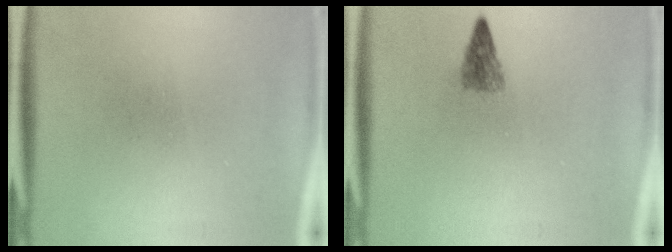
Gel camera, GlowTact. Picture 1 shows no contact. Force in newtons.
{"total": 2.2}